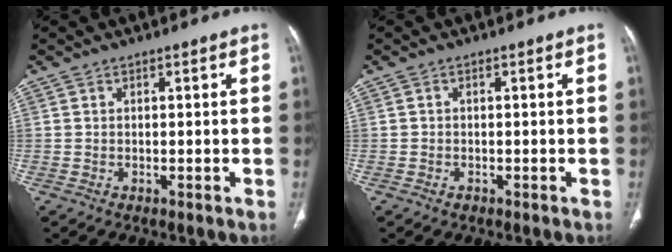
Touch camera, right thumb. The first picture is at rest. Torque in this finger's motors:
{"motor_torque": [-0.02, 0.17, -0.24, 0.09, 0.01]}